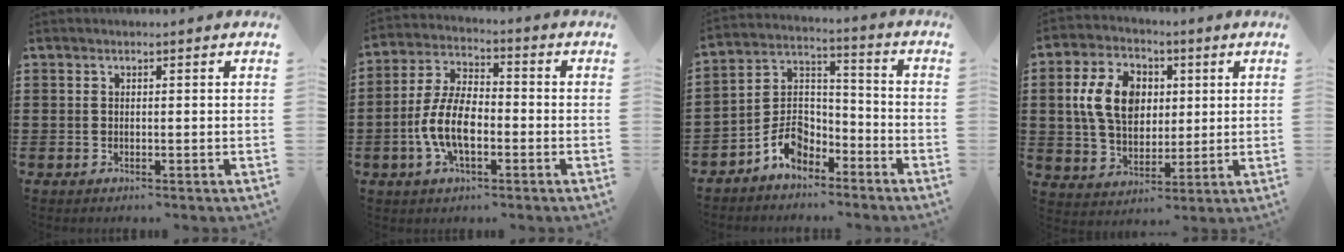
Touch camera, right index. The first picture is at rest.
{"total": 8.4, "force": [-2.4, 3.9, 7.0], "torque": [-0.167, -0.004, -0.054]}
{"total": 6.7, "force": [-4.7, 4.1, 2.5], "torque": [-0.061, 0.011, -0.093]}
{"total": 10.3, "force": [1.9, 7.5, 6.8], "torque": [-0.157, 0.015, 0.027]}